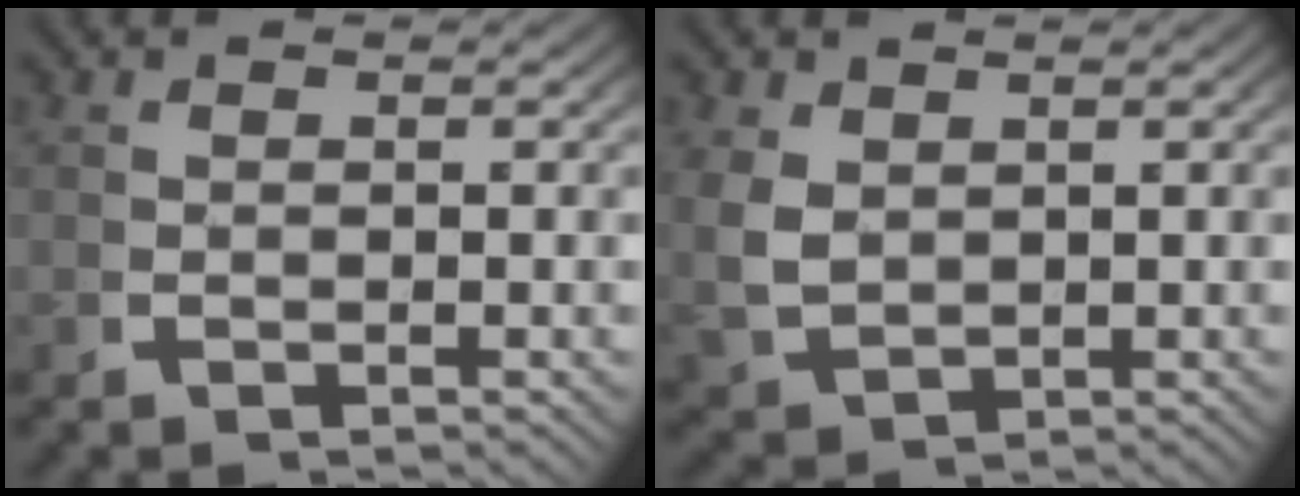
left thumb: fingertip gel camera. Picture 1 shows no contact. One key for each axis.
{"total": 3.9, "fx": 0.8, "fy": 3.0, "fz": 2.3, "tx": -0.070, "ty": -0.018, "tz": 0.036}